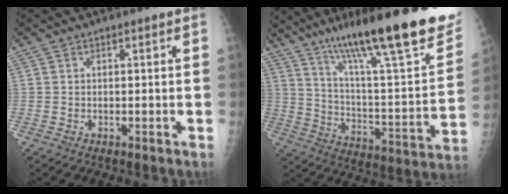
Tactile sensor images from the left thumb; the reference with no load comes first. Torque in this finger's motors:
{"motor_torque": [1.73, -0.60, 1.44, -1.33, 0.13]}